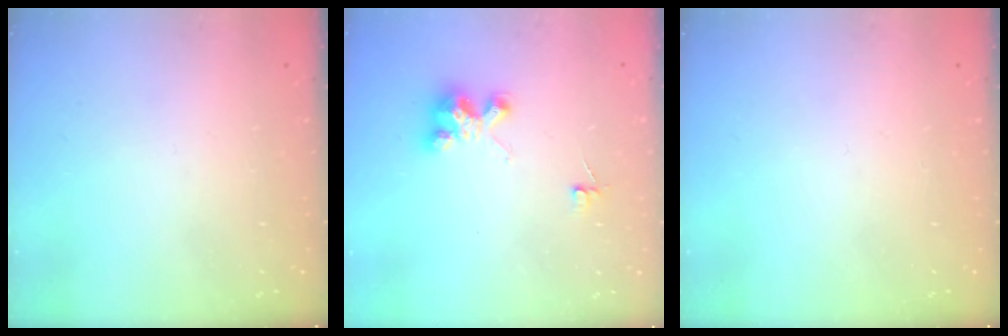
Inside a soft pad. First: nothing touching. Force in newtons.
{"total": 4.1, "press": 4.1, "slide": 0.2}
{"total": 0.0}